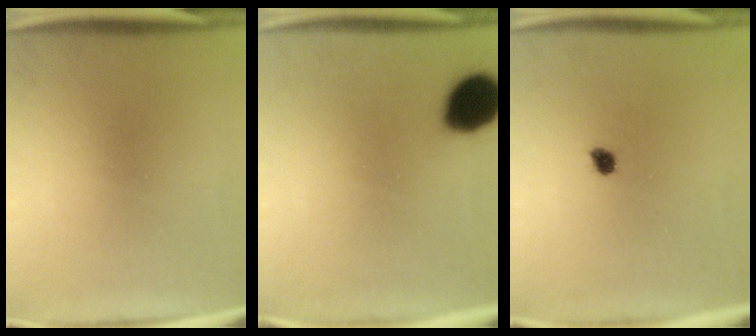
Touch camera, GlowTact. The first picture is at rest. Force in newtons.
{"total": 13.2}
{"total": 1.8}